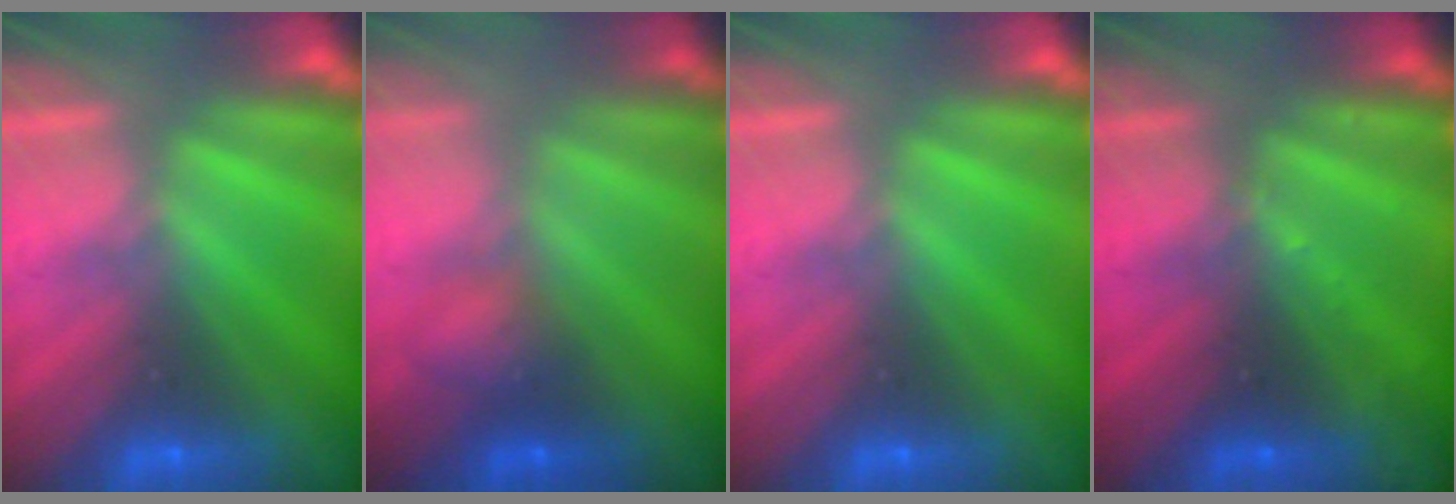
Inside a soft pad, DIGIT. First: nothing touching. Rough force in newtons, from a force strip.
{"total": 2.8}
{"total": 0.0}
{"total": 2.6}